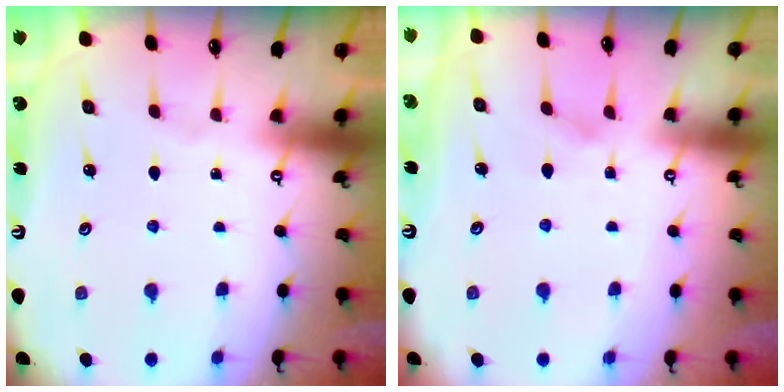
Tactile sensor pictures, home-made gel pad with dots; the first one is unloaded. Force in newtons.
{"total": 4.5, "press": 4.5, "slide": 0.5}